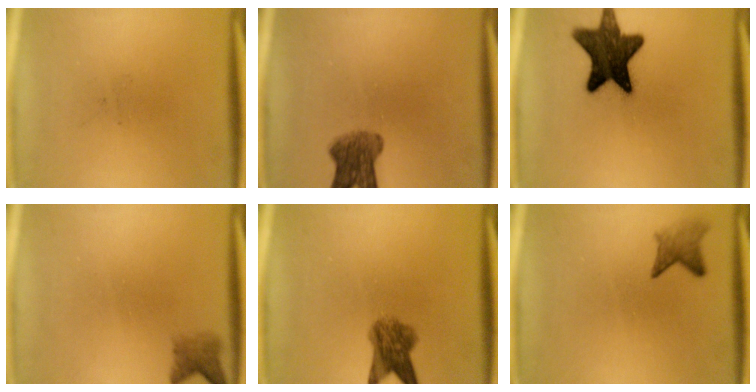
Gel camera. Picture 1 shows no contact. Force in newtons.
{"total": 5.7}
{"total": 13.7}
{"total": 2.3}
{"total": 5.2}
{"total": 2.4}